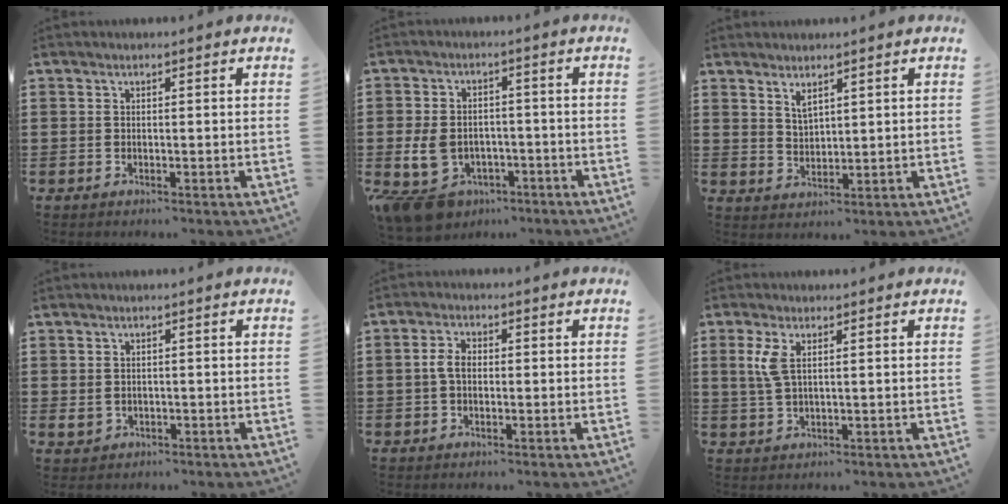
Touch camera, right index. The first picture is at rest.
{"total": 6.5, "force": [-3.2, 4.4, 3.6], "torque": [-0.100, 0.007, -0.068]}
{"total": 2.5, "force": [1.9, 1.2, 1.1], "torque": [-0.026, 0.002, 0.036]}
{"total": 1.6, "force": [-0.3, 1.4, 0.7], "torque": [-0.018, 0.001, -0.007]}
{"total": 3.0, "force": [-0.1, 1.8, 2.4], "torque": [-0.055, 0.004, -0.004]}
{"total": 3.6, "force": [1.1, 1.4, 3.1], "torque": [-0.074, 0.003, 0.016]}